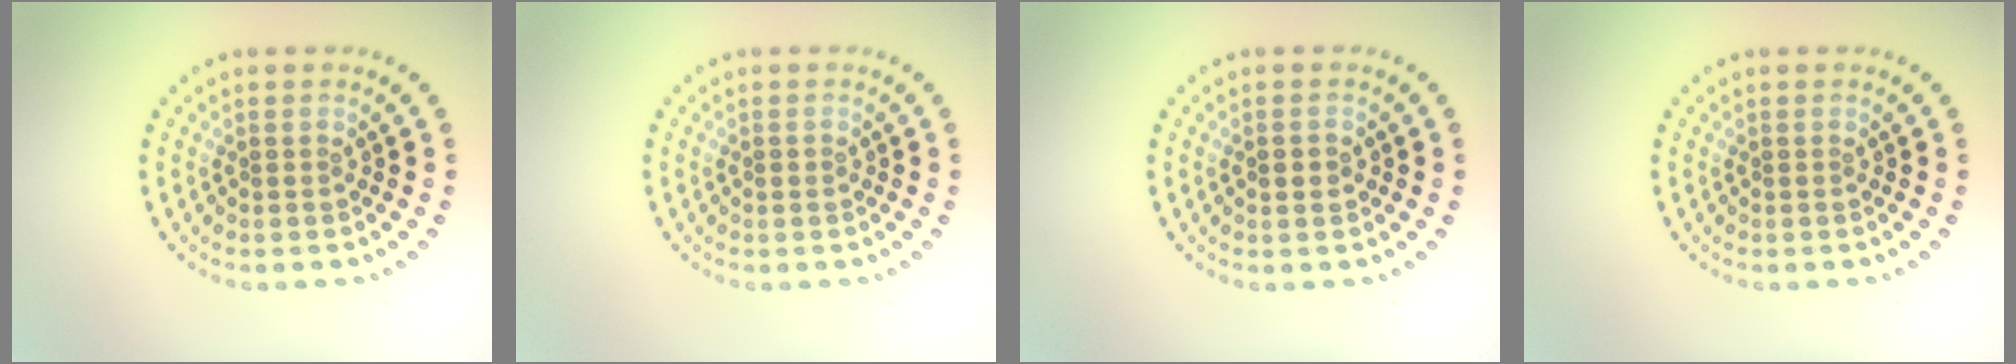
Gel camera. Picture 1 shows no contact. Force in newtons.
{"total": 0.6, "press": 0.6, "slide": 0.2}
{"total": 1.8, "press": 1.8, "slide": 0.1}
{"total": 0.0}